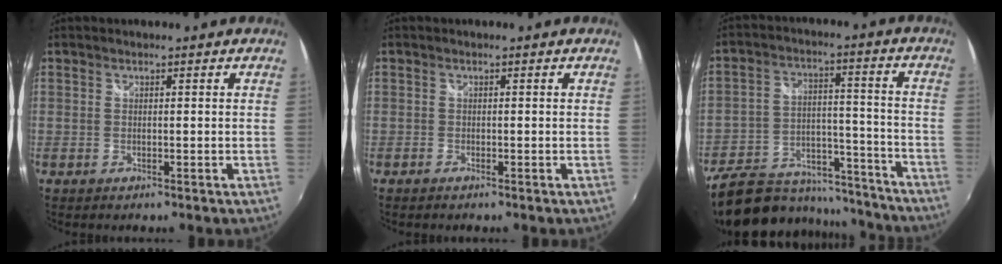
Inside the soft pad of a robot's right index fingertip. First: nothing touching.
{"total": 0.8, "force": [-0.7, 0.3, 0.3], "torque": [-0.009, -0.003, -0.016]}
{"total": 23.1, "force": [-17.9, 10.7, 10.0], "torque": [-0.203, 0.018, -0.237]}